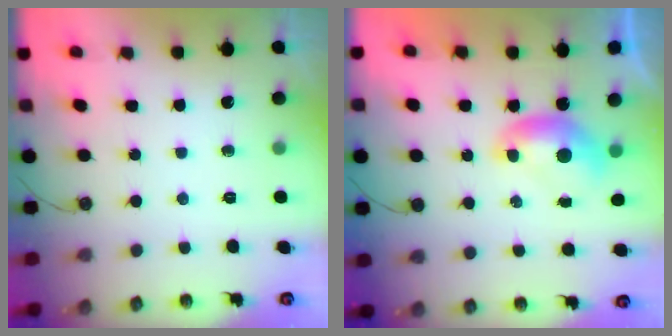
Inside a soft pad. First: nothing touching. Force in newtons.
{"total": 0.0}